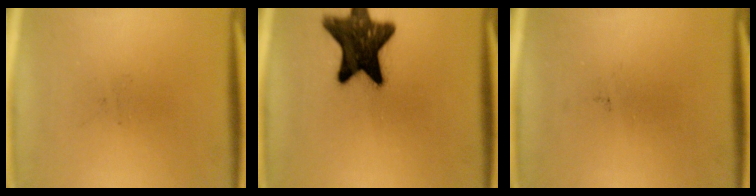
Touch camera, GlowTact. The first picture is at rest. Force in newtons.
{"total": 15.8}
{"total": 0.0}